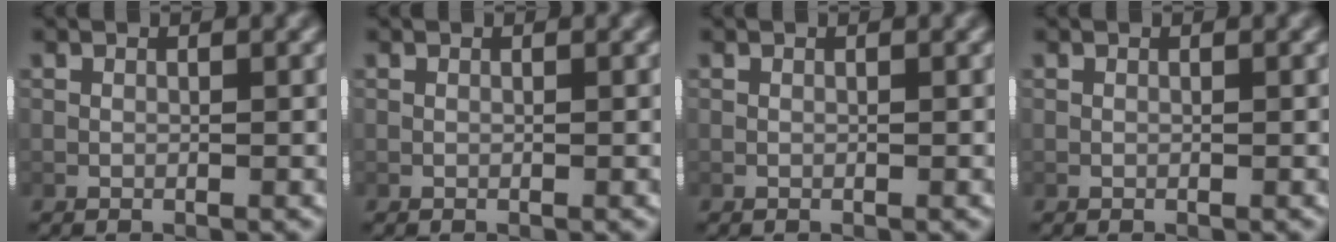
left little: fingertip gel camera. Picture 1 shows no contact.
{"total": 0.0}
{"total": 0.0}
{"total": 0.0}